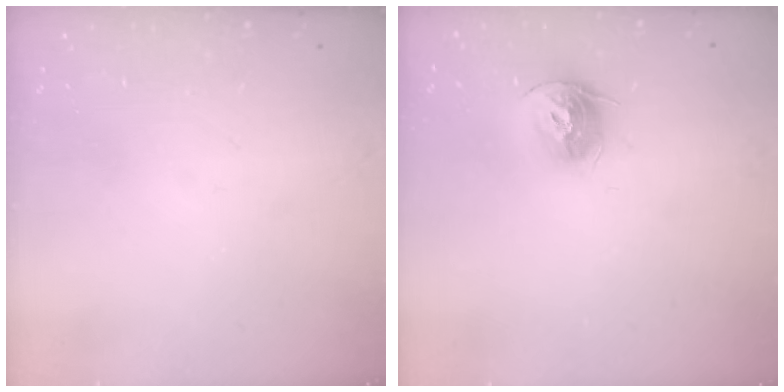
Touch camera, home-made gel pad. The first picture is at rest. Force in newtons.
{"total": 10.6, "press": 10.6, "slide": 1.0}